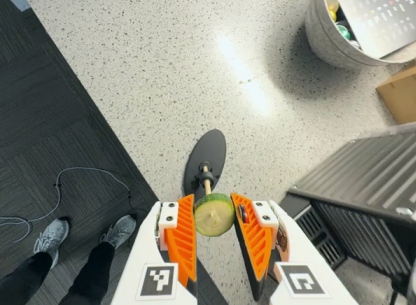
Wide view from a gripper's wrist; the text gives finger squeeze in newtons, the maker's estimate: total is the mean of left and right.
{"total": 9.7, "left": 9.9, "right": 9.5}